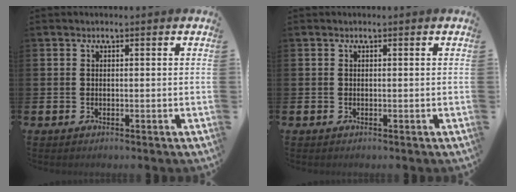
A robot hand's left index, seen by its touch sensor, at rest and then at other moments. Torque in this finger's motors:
{"motor_torque": [-0.02, 0.01, 0.04, 0.00]}